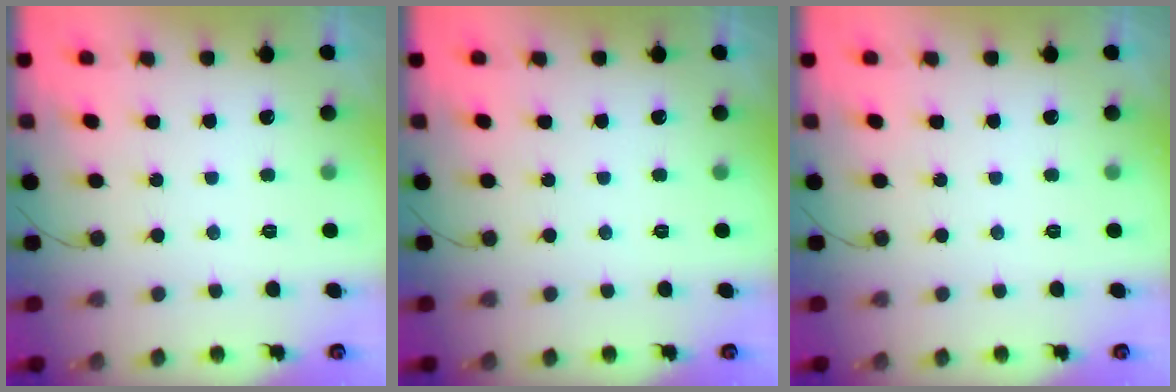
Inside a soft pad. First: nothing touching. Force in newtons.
{"total": 0.0}
{"total": 0.0}